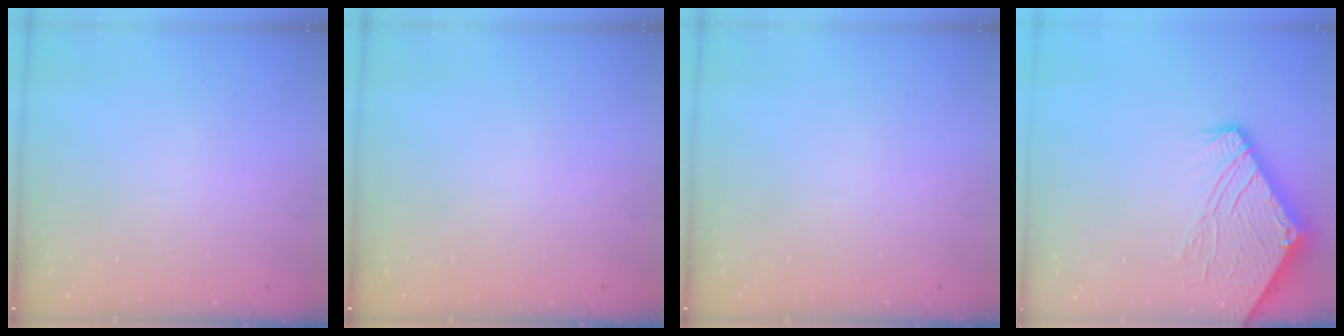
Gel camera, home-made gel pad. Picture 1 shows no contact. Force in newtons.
{"total": 0.0}
{"total": 0.0}
{"total": 13.5, "press": 13.4, "slide": 1.8}